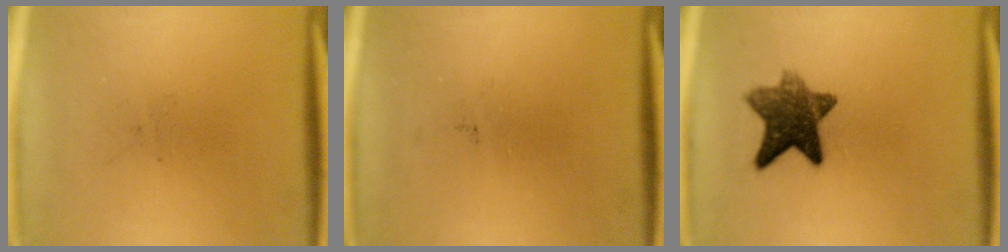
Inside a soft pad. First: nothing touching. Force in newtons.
{"total": 0.0}
{"total": 9.0}